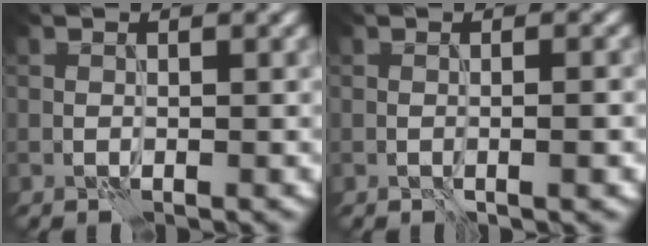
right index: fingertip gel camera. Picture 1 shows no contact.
{"total": 2.0, "force": [-0.3, 0.6, 1.9], "torque": [-0.012, 0.002, -0.002]}